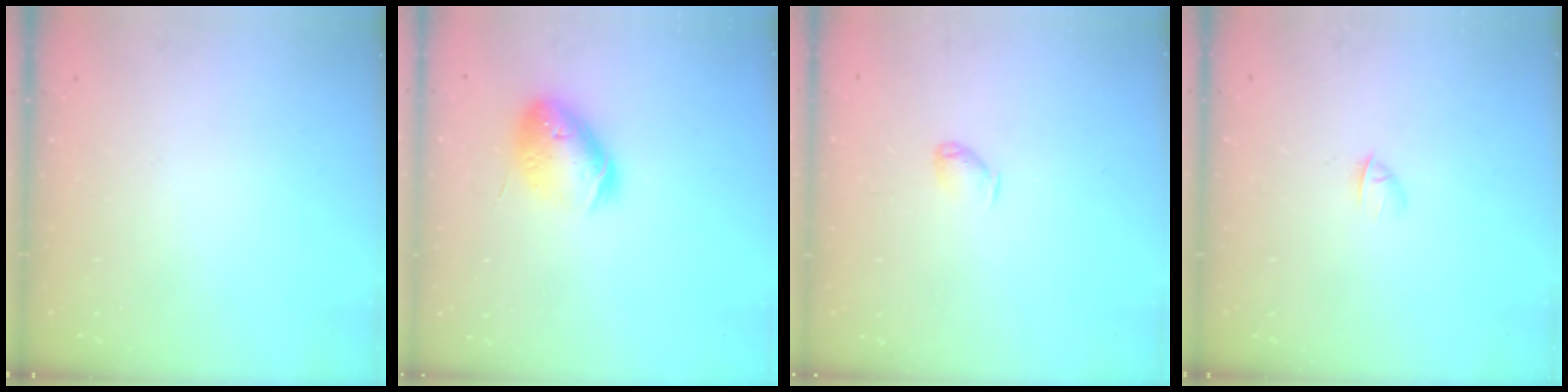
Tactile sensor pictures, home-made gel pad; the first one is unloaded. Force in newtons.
{"total": 14.9, "press": 14.7, "slide": 2.2}
{"total": 3.9, "press": 3.8, "slide": 0.5}
{"total": 1.7, "press": 1.6, "slide": 0.5}